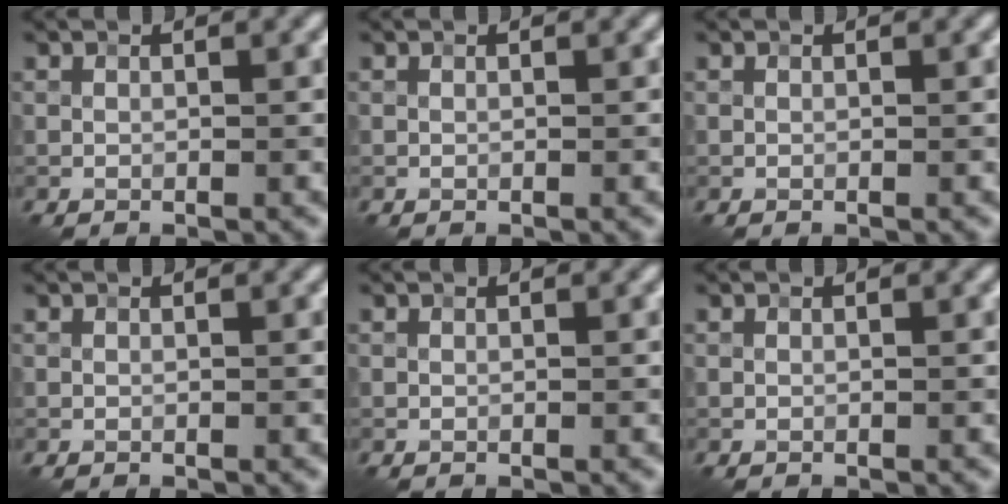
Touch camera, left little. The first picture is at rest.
{"total": 0.0}
{"total": 0.0}
{"total": 0.0}
{"total": 0.0}
{"total": 0.0}